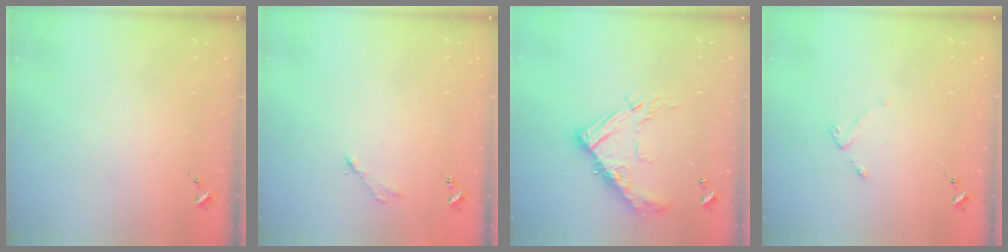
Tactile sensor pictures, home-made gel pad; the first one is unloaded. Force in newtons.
{"total": 2.8, "press": 2.8, "slide": 0.4}
{"total": 17.2, "press": 17.2, "slide": 1.2}
{"total": 2.6, "press": 2.6, "slide": 0.5}